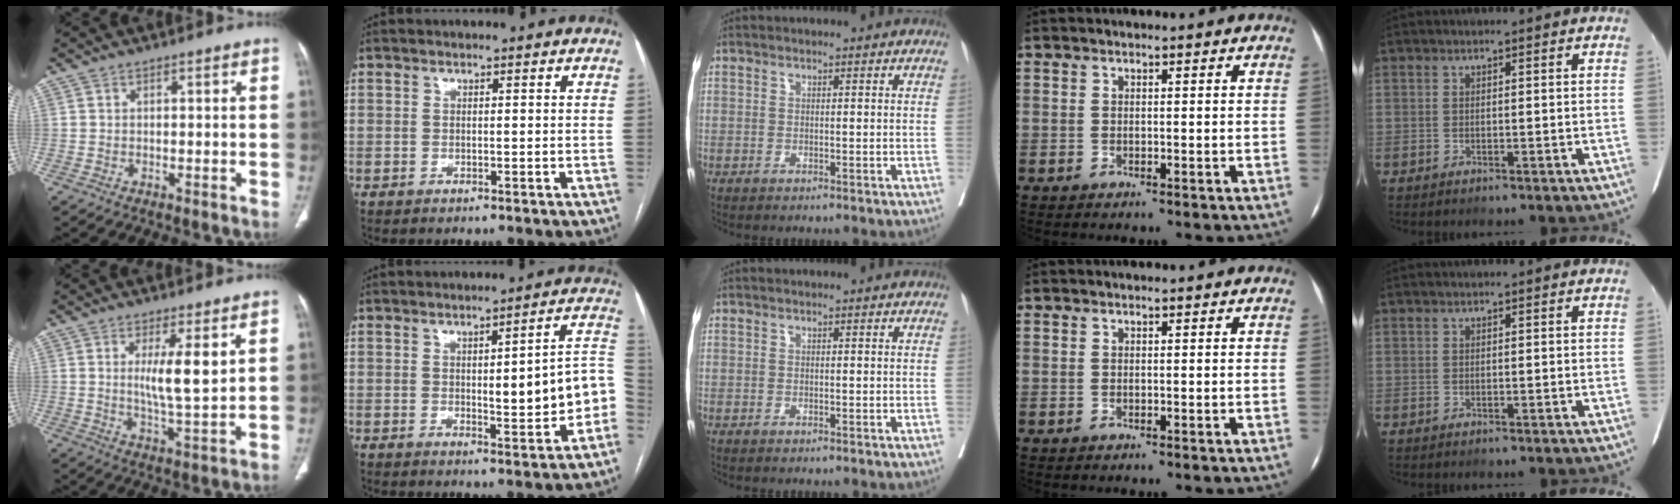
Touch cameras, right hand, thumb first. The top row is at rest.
{"thumb": {"total": 7.9, "force": [2.4, 1.6, 7.4], "torque": [-0.124, -0.029, 0.047]}, "index": {"total": 9.7, "force": [-1.3, 1.9, 9.5], "torque": [-0.113, 0.021, -0.011]}}